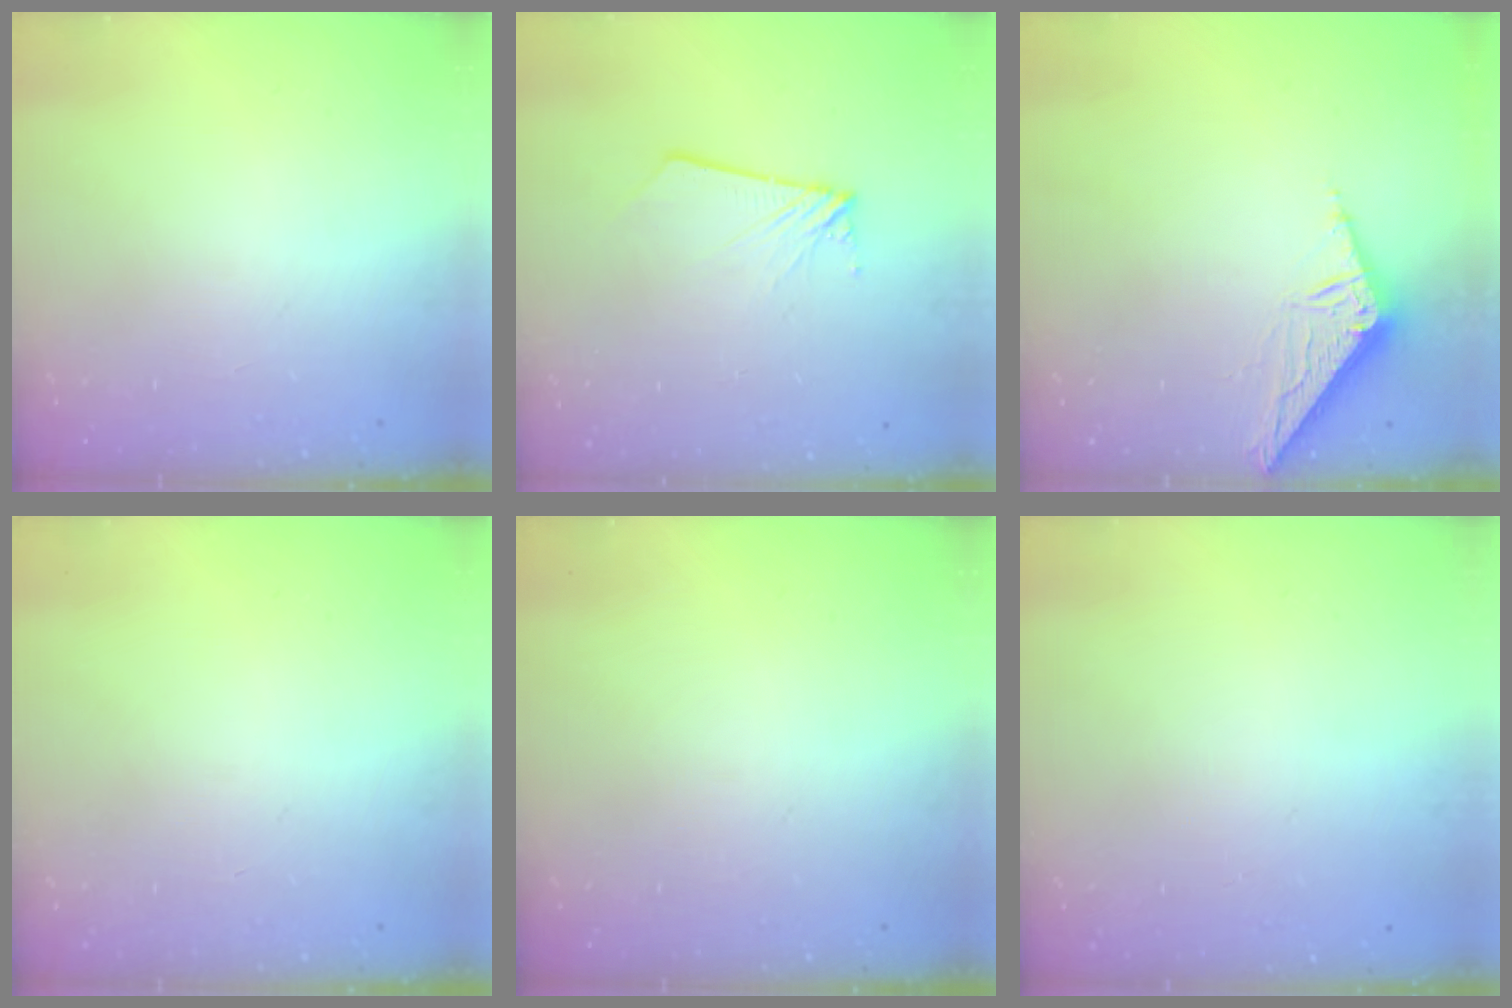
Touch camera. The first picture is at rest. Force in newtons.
{"total": 2.8, "press": 2.8, "slide": 0.3}
{"total": 8.3, "press": 8.3, "slide": 0.5}
{"total": 0.0}
{"total": 0.0}
{"total": 0.0}